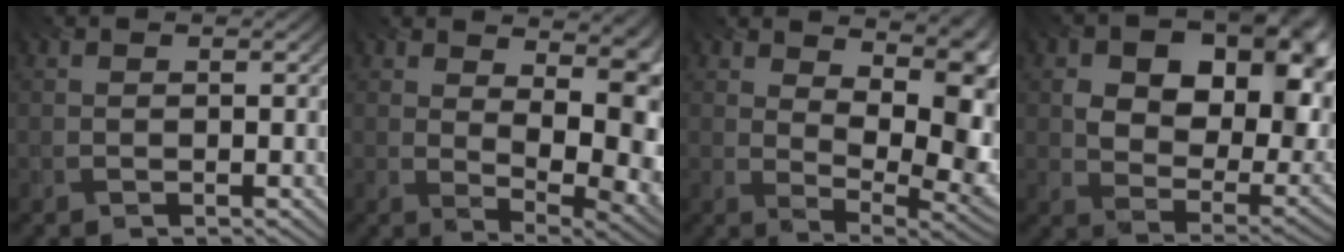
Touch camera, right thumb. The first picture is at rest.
{"total": 11.3, "force": [3.2, 5.2, 9.5], "torque": [-0.105, 0.007, 0.059]}
{"total": 11.0, "force": [3.4, 5.1, 9.1], "torque": [-0.118, 0.001, 0.052]}
{"total": 14.2, "force": [4.8, 9.1, 9.8], "torque": [-0.147, -0.013, 0.087]}